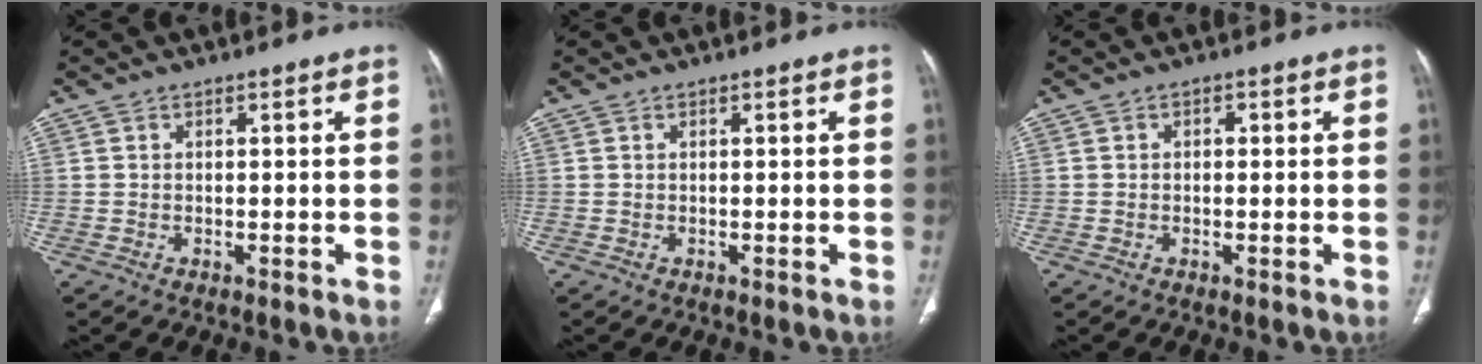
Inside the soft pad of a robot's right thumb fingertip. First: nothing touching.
{"total": 0.0}
{"total": 1.0, "force": [0.1, 0.7, 0.6], "torque": [-0.001, 0.003, -0.003]}